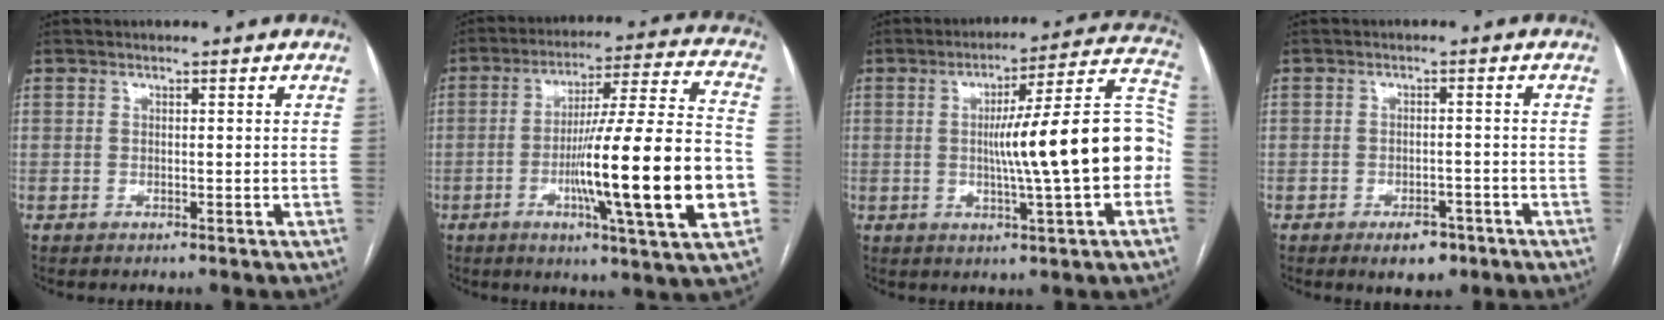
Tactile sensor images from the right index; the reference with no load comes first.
{"total": 22.7, "force": [-5.3, 0.2, 22.0], "torque": [-0.318, -0.005, -0.084]}
{"total": 18.0, "force": [-1.5, 0.5, 18.0], "torque": [-0.242, 0.031, -0.025]}
{"total": 4.4, "force": [-2.8, 2.3, 2.5], "torque": [-0.032, 0.002, -0.034]}